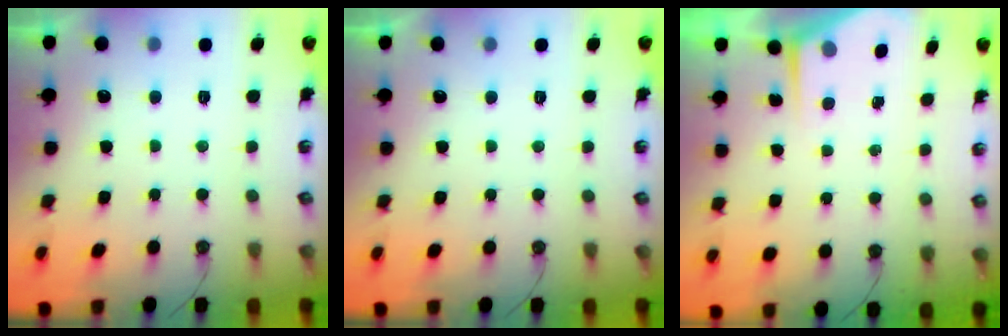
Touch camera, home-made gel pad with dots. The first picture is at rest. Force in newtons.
{"total": 0.0}
{"total": 3.5, "press": 3.5, "slide": 0.5}